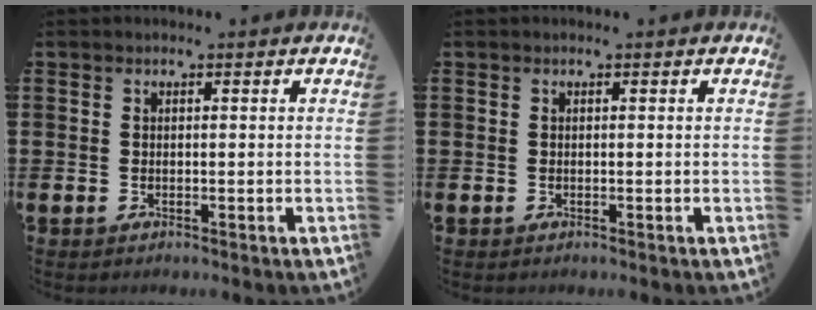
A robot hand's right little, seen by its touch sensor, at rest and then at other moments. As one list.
[{"total": 0.0}]